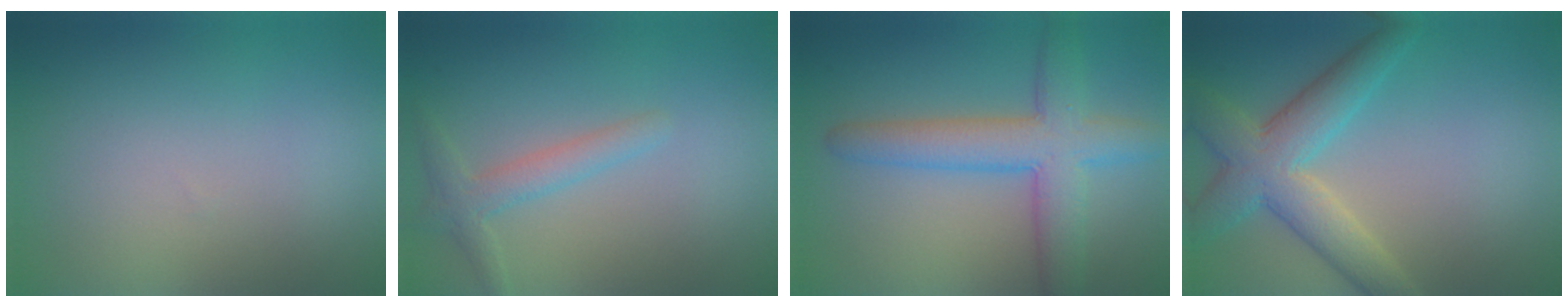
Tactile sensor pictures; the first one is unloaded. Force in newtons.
{"total": 2.2, "press": 2.2, "slide": 0.2}
{"total": 6.1, "press": 6.1, "slide": 0.2}
{"total": 5.9, "press": 5.9, "slide": 0.3}